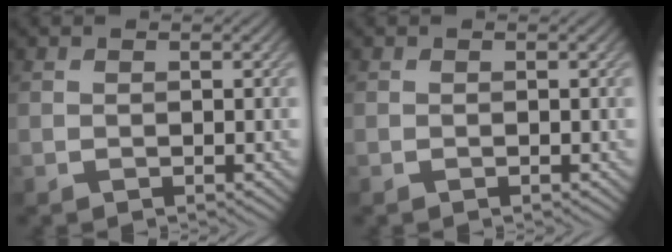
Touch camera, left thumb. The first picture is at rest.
{"total": 0.0}